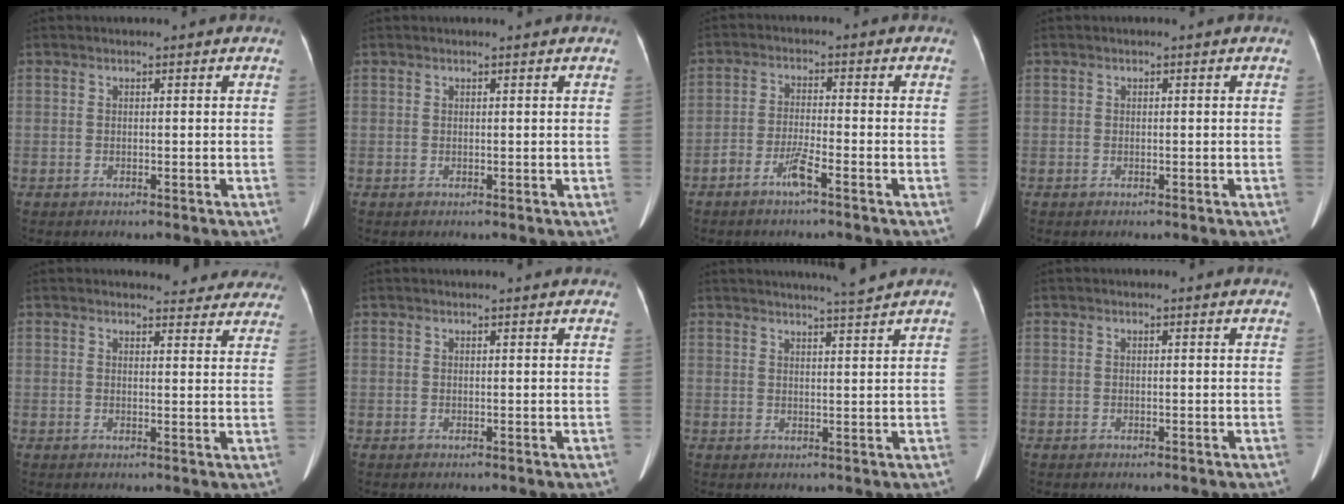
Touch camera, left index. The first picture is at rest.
{"total": 1.1, "force": [1.1, -0.1, 0.3], "torque": [-0.010, 0.009, 0.016]}
{"total": 4.0, "force": [-3.2, 0.0, 2.3], "torque": [-0.049, -0.017, -0.058]}
{"total": 0.0}
{"total": 11.5, "force": [11.0, 3.0, 1.5], "torque": [0.021, -0.024, 0.096]}
{"total": 6.5, "force": [6.1, 0.8, 2.1], "torque": [-0.028, 0.019, 0.058]}
{"total": 5.4, "force": [4.9, -1.5, 1.6], "torque": [-0.028, -0.007, 0.069]}
{"total": 2.0, "force": [2.0, 0.1, 0.5], "torque": [-0.013, 0.008, 0.016]}